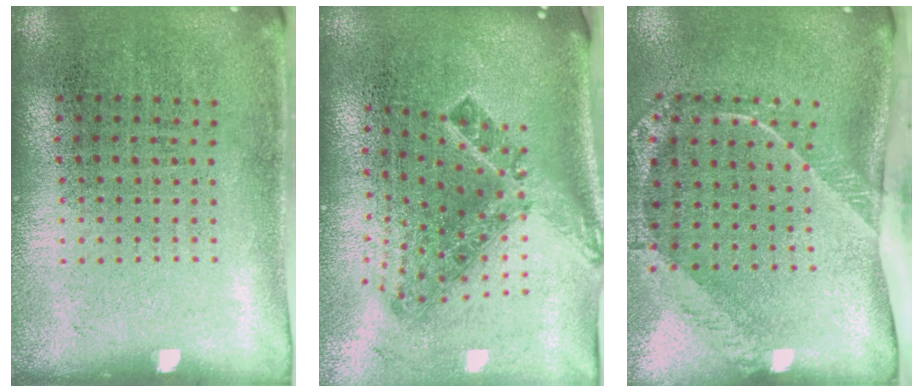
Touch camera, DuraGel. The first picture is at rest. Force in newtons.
{"total": 2.1, "press": 1.3, "slide": 1.6}
{"total": 2.6, "press": 1.7, "slide": 2.0}